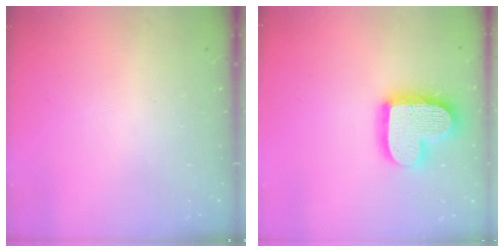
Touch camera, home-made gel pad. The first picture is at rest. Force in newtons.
{"total": 17.8, "press": 17.8, "slide": 1.3}